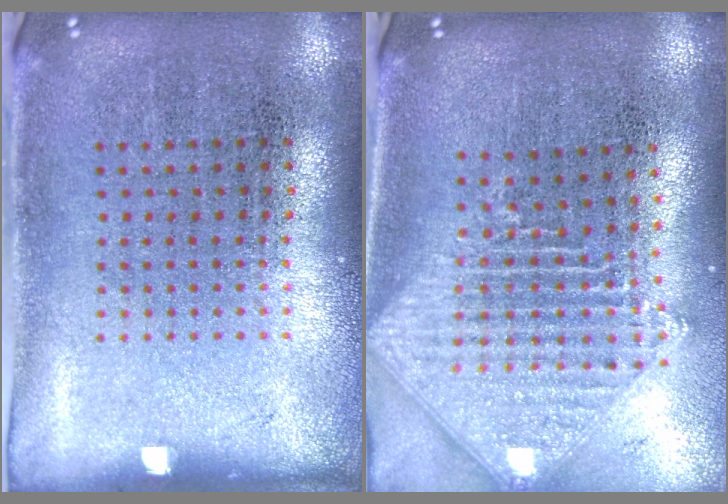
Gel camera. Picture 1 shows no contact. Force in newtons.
{"total": 2.2, "press": 1.8, "slide": 1.3}